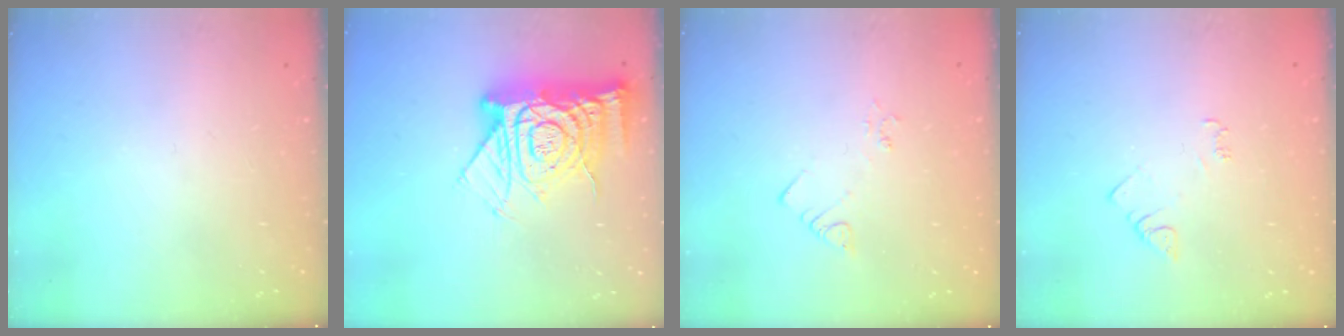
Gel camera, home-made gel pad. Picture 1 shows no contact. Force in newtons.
{"total": 17.2, "press": 17.2, "slide": 1.7}
{"total": 2.4, "press": 2.4, "slide": 0.4}
{"total": 3.8, "press": 3.7, "slide": 0.5}